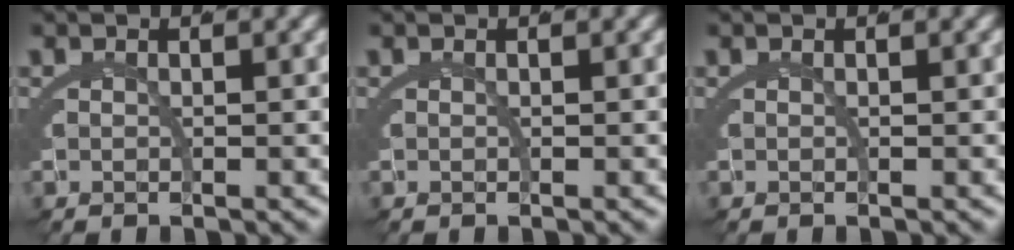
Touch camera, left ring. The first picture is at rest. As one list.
[{"total": 0.0}, {"total": 0.0}]